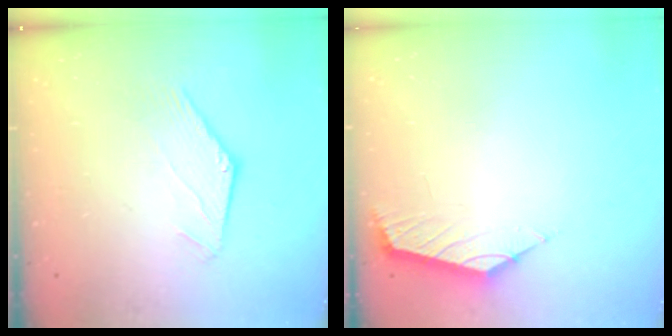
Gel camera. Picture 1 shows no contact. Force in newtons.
{"total": 2.1, "press": 2.1, "slide": 0.5}